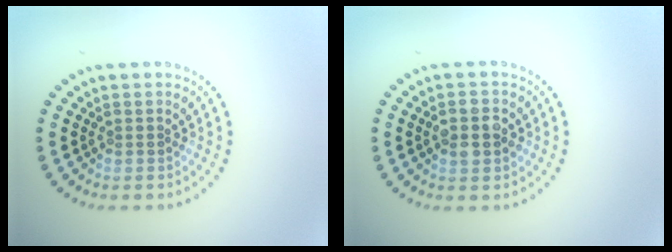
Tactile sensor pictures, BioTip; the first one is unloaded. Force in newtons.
{"total": 2.9, "press": 2.9, "slide": 0.1}